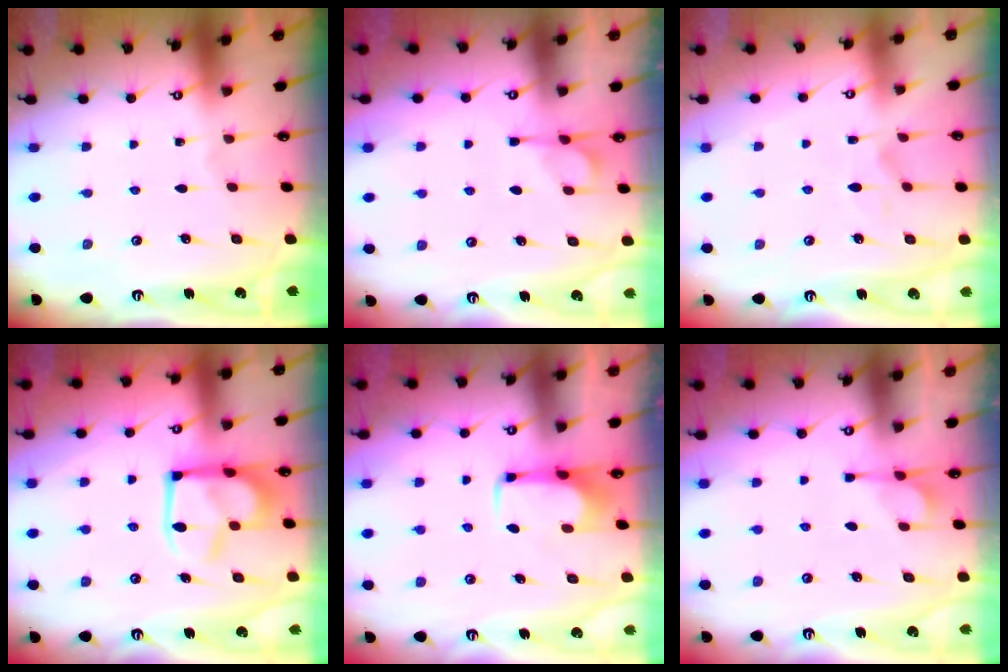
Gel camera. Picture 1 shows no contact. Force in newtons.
{"total": 1.9, "press": 1.6, "slide": 1.1}
{"total": 4.0, "press": 3.7, "slide": 1.3}
{"total": 11.7, "press": 11.6, "slide": 1.6}
{"total": 2.0, "press": 2.0, "slide": 0.2}
{"total": 2.1, "press": 1.9, "slide": 0.9}